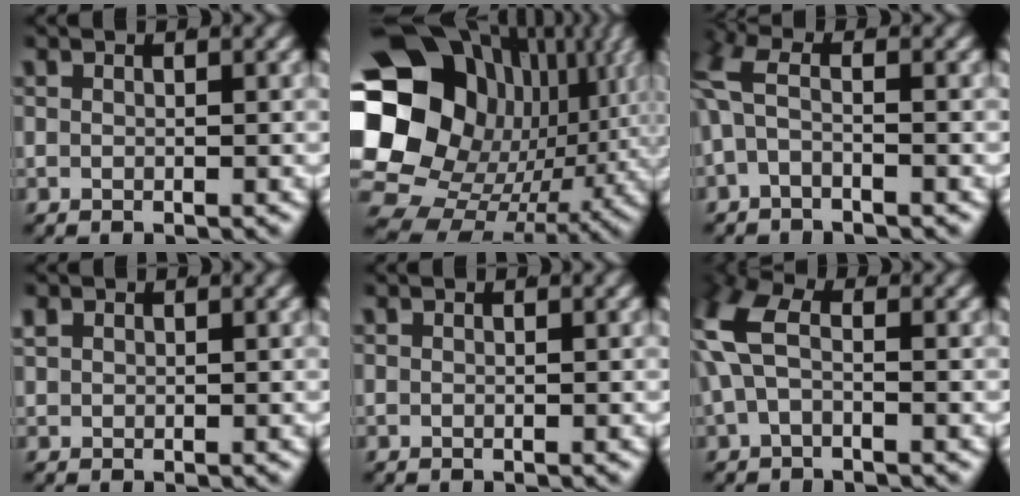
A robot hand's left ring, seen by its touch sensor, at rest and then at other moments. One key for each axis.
{"total": 27.0, "fx": 1.9, "fy": 20.7, "fz": 17.3, "tx": -0.298, "ty": -0.034, "tz": 0.025}
{"total": 2.6, "fx": -0.2, "fy": 1.5, "fz": 2.2, "tx": -0.062, "ty": -0.011, "tz": 0.000}
{"total": 0.8, "fx": 0.4, "fy": 0.6, "fz": 0.3, "tx": -0.014, "ty": -0.003, "tz": 0.016}
{"total": 0.0}
{"total": 4.1, "fx": 0.4, "fy": 2.4, "fz": 3.4, "tx": -0.095, "ty": -0.005, "tz": 0.013}